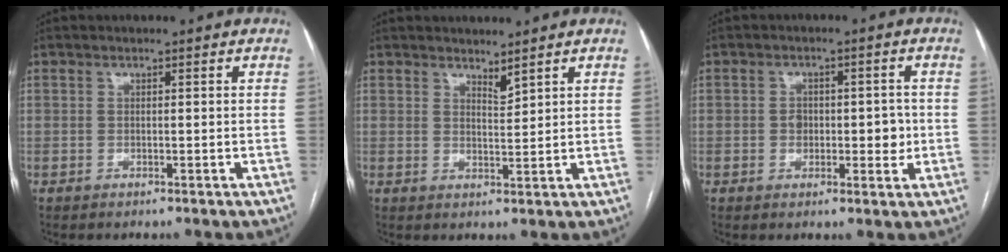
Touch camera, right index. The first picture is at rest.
{"total": 2.0, "force": [1.8, 0.1, 0.8], "torque": [-0.017, -0.012, 0.037]}
{"total": 4.6, "force": [-0.3, 2.9, 3.6], "torque": [-0.042, 0.009, 0.001]}